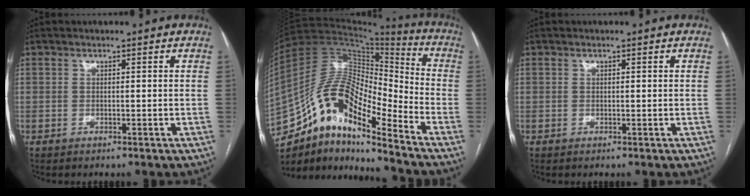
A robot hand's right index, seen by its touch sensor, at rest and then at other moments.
{"total": 18.0, "force": [-11.8, 4.8, 12.7], "torque": [-0.238, 0.036, -0.205]}
{"total": 0.0}